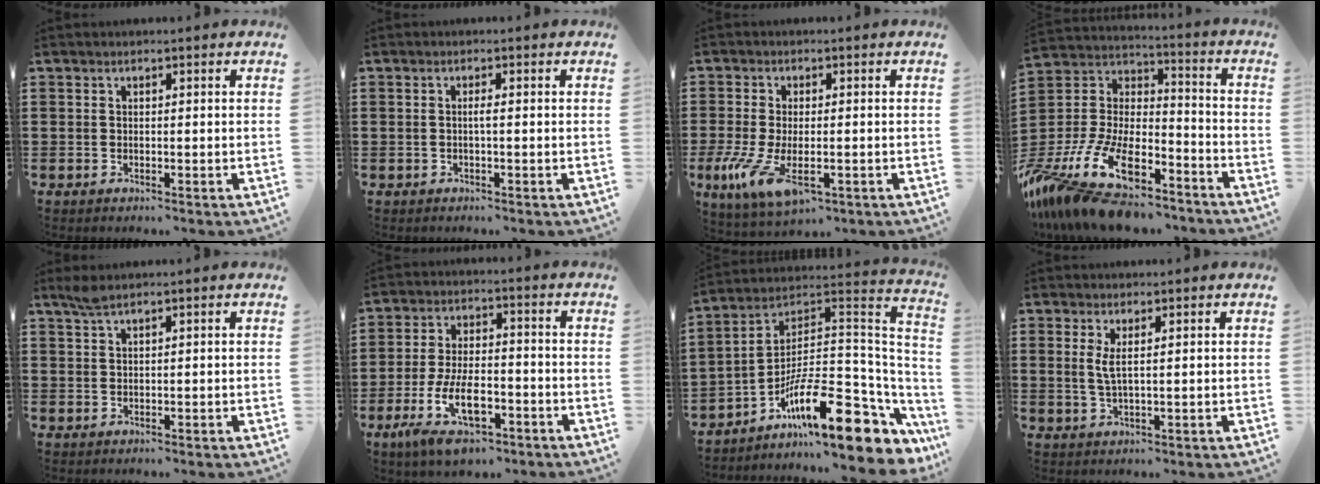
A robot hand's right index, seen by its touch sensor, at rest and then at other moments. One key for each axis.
{"total": 0.9, "fx": -0.2, "fy": -0.1, "fz": 0.9, "tx": -0.017, "ty": -0.005, "tz": -0.003}
{"total": 7.6, "fx": -2.7, "fy": 2.7, "fz": 6.5, "tx": -0.151, "ty": -0.023, "tz": -0.050}
{"total": 15.5, "fx": -11.8, "fy": 5.2, "fz": 8.6, "tx": -0.201, "ty": 0.018, "tz": -0.220}
{"total": 1.5, "fx": 1.1, "fy": 0.2, "fz": 1.0, "tx": -0.023, "ty": -0.001, "tz": 0.021}
{"total": 10.8, "fx": -5.3, "fy": 4.6, "fz": 8.2, "tx": -0.174, "ty": 0.003, "tz": -0.097}
{"total": 16.7, "fx": -10.0, "fy": 4.4, "fz": 12.6, "tx": -0.210, "ty": 0.012, "tz": -0.172}
{"total": 2.5, "fx": 0.8, "fy": 0.3, "fz": 2.3, "tx": -0.049, "ty": 0.000, "tz": 0.013}